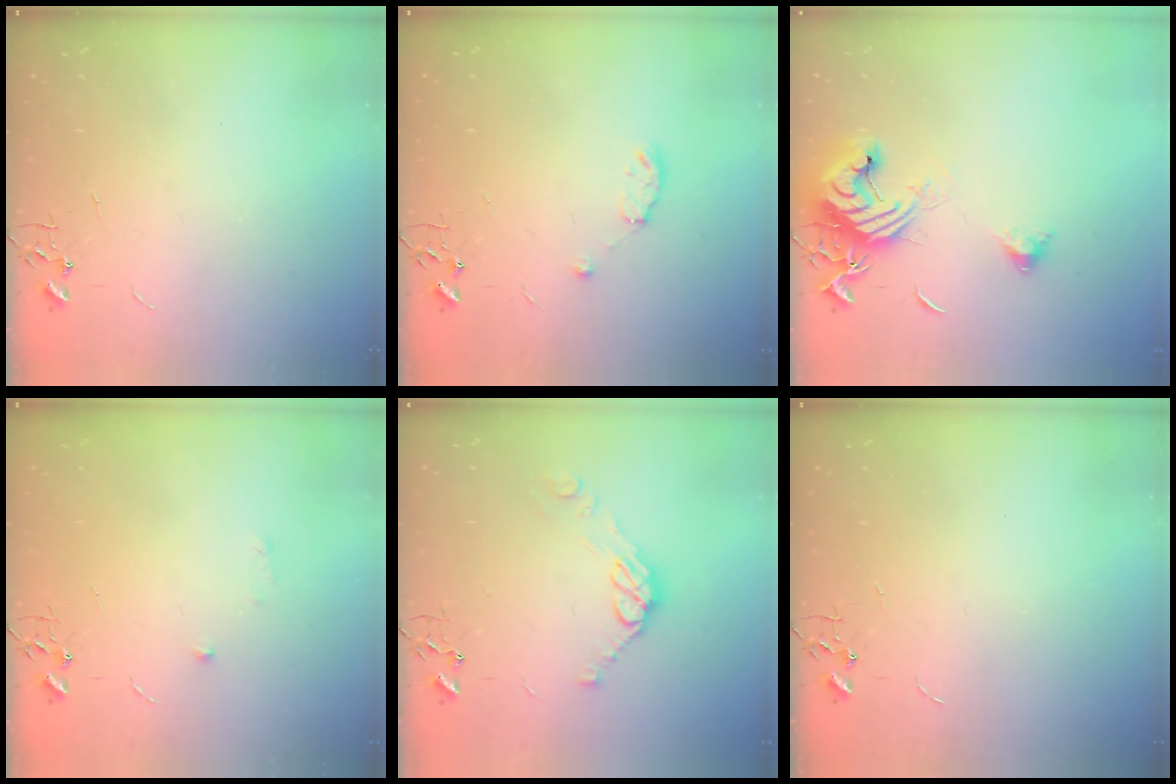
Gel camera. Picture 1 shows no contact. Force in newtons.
{"total": 6.3, "press": 6.3, "slide": 0.8}
{"total": 15.1, "press": 15.0, "slide": 2.0}
{"total": 5.2, "press": 4.9, "slide": 1.9}
{"total": 9.1, "press": 9.1, "slide": 0.7}
{"total": 0.0}